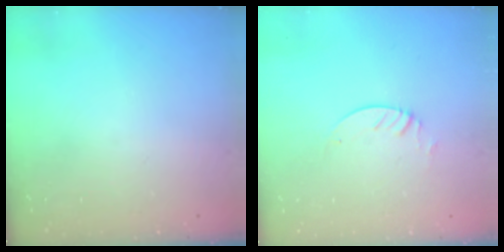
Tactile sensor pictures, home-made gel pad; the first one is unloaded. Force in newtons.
{"total": 2.3, "press": 2.3, "slide": 0.2}